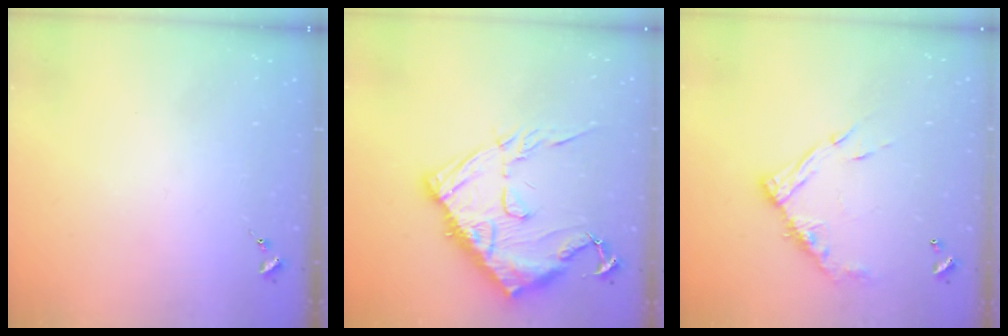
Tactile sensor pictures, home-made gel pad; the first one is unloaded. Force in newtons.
{"total": 18.7, "press": 18.6, "slide": 1.2}
{"total": 13.3, "press": 13.3, "slide": 1.1}